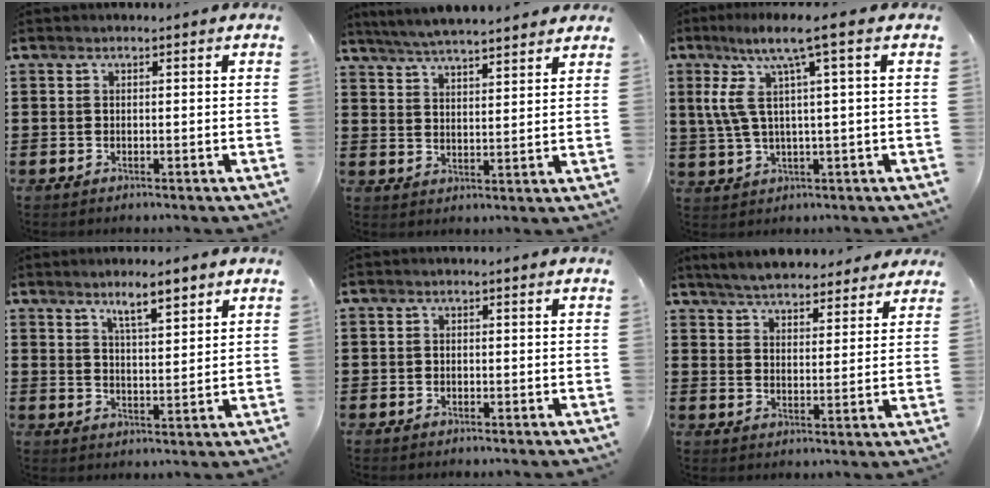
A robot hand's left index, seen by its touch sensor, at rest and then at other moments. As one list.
[{"total": 5.3, "force": [5.1, 0.0, 1.3], "torque": [-0.045, -0.021, 0.092]}, {"total": 9.2, "force": [3.3, 0.8, 8.5], "torque": [-0.193, -0.006, 0.045]}, {"total": 5.7, "force": [4.3, 0.8, 3.7], "torque": [-0.059, -0.013, 0.069]}, {"total": 0.7, "force": [-0.4, 0.6, 0.1], "torque": [-0.005, 0.002, -0.008]}, {"total": 5.4, "force": [5.3, 0.7, 1.0], "torque": [-0.042, -0.019, 0.095]}]